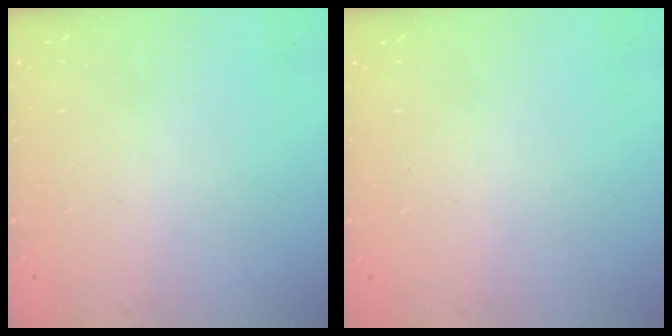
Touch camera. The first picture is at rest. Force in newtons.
{"total": 0.0}